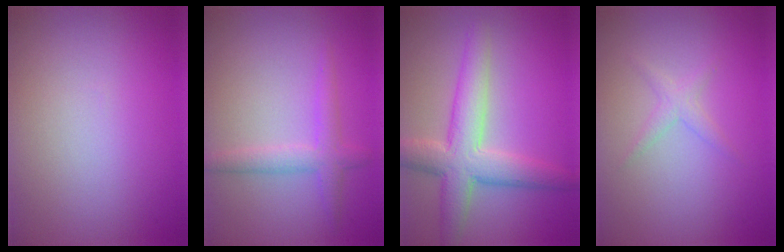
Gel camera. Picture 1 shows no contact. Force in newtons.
{"total": 2.5, "press": 2.5, "slide": 0.1}
{"total": 5.8, "press": 5.8, "slide": 0.3}
{"total": 1.3, "press": 1.3, "slide": 0.1}